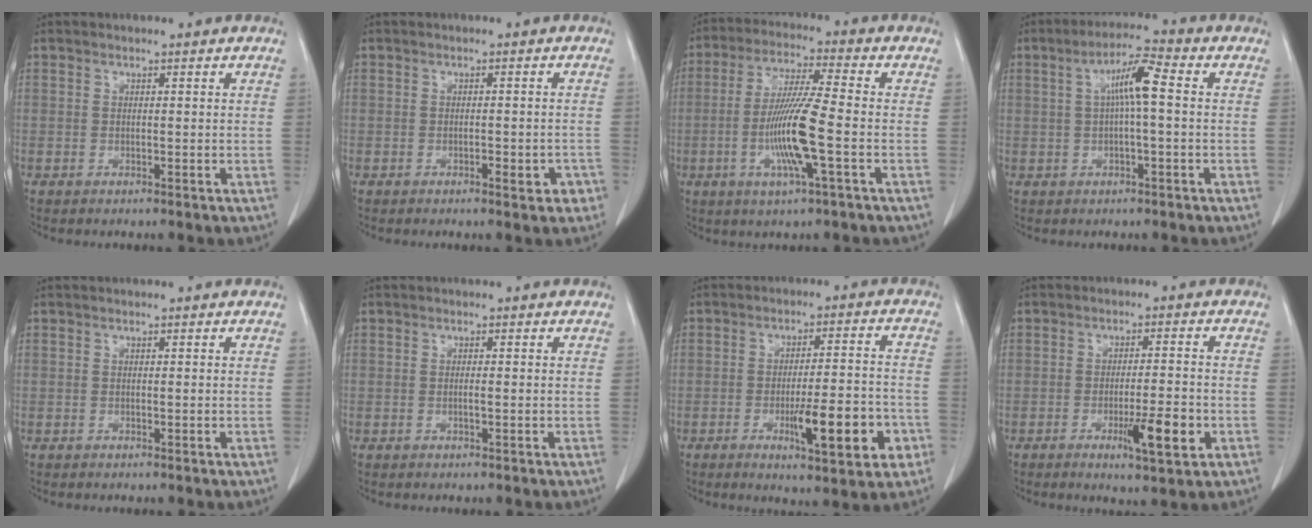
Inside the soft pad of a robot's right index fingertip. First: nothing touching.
{"total": 3.1, "force": [-1.7, 1.0, 2.4], "torque": [-0.025, 0.002, -0.022]}
{"total": 11.1, "force": [-2.8, -0.2, 10.7], "torque": [-0.212, -0.010, -0.059]}
{"total": 6.3, "force": [0.8, 0.5, 6.2], "torque": [-0.112, 0.017, 0.012]}
{"total": 0.0}
{"total": 0.6, "force": [-0.2, -0.1, 0.6], "torque": [-0.011, 0.001, -0.004]}
{"total": 11.4, "force": [-4.3, 1.9, 10.4], "torque": [-0.151, -0.001, -0.060]}
{"total": 7.2, "force": [-2.9, 0.9, 6.5], "torque": [-0.101, -0.008, -0.039]}